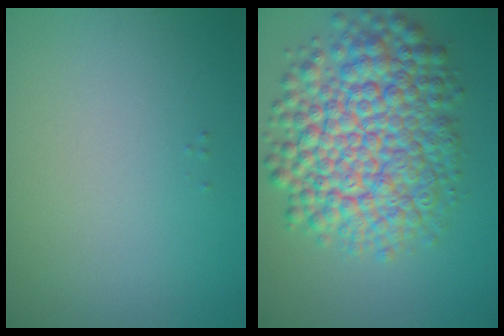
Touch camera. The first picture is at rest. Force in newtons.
{"total": 10.8, "press": 10.8, "slide": 0.3}